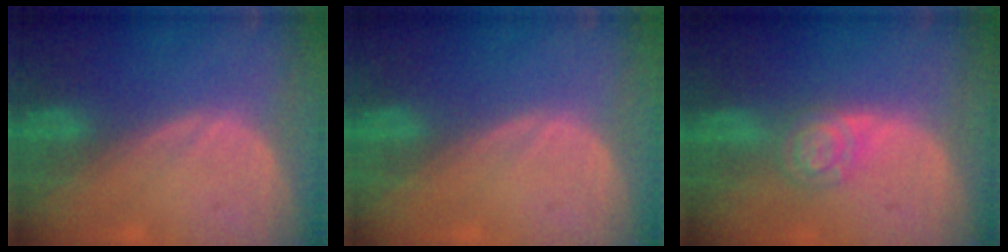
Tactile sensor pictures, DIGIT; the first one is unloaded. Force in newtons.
{"total": 0.0}
{"total": 4.5, "press": 4.5, "slide": 0.1}